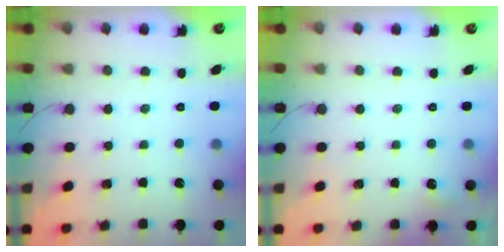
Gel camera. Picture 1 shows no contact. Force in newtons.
{"total": 3.8, "press": 3.6, "slide": 1.4}